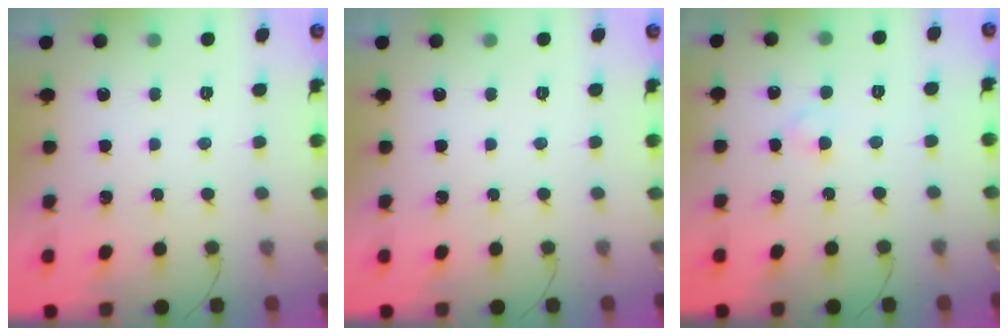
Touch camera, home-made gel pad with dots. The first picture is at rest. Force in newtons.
{"total": 0.0}
{"total": 1.7, "press": 1.5, "slide": 0.9}